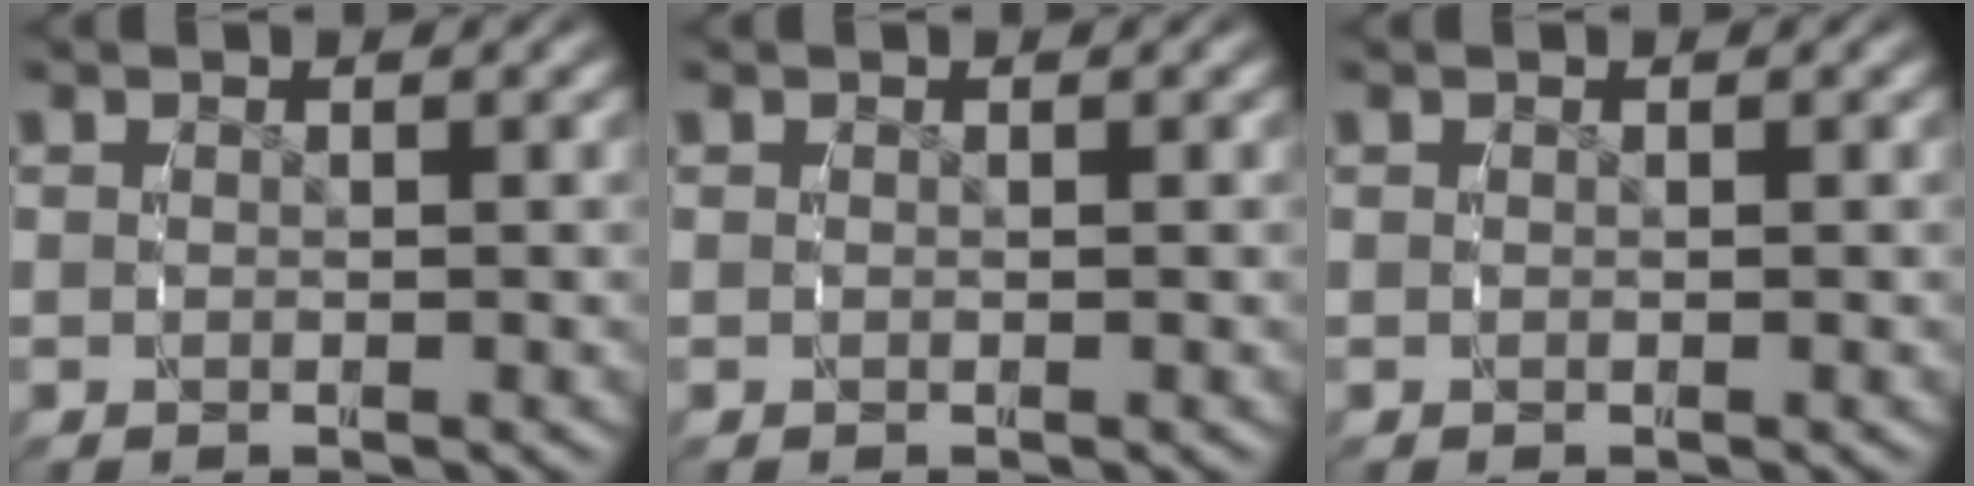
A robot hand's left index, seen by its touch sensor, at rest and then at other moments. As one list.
[{"total": 0.0}, {"total": 0.0}]